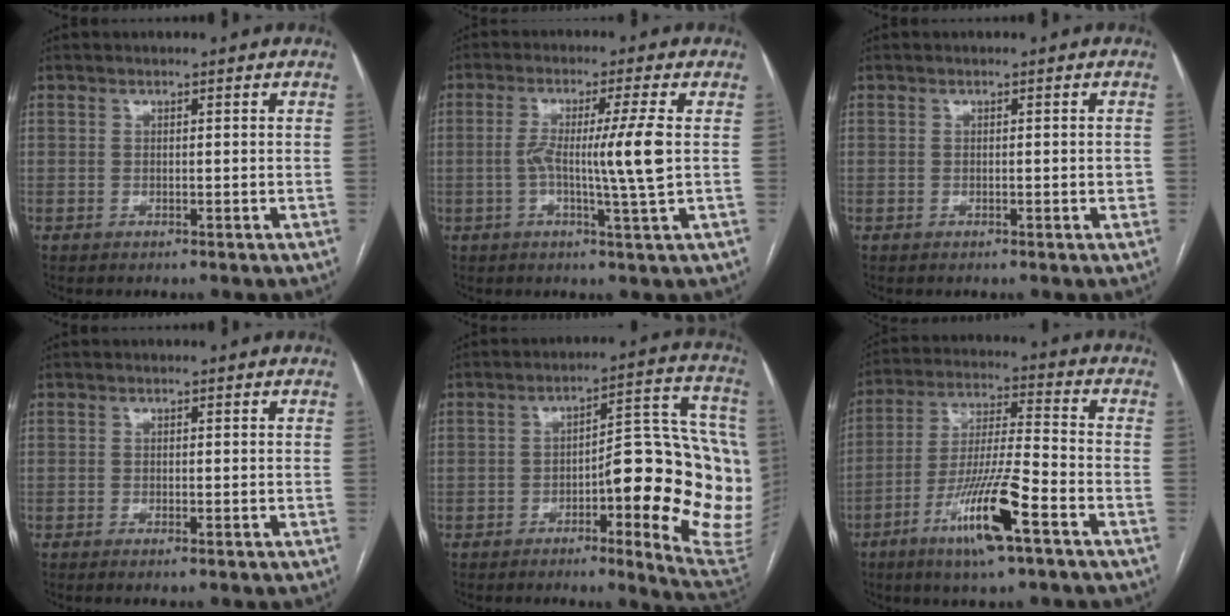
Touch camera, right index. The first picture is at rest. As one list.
[{"total": 8.4, "force": [-0.2, -1.3, 8.3], "torque": [-0.146, -0.003, -0.004]}, {"total": 1.4, "force": [-0.2, 0.3, 1.4], "torque": [-0.020, 0.000, -0.001]}, {"total": 0.7, "force": [-0.5, 0.0, 0.5], "torque": [-0.008, -0.001, -0.009]}, {"total": 18.8, "force": [-3.0, 4.2, 18.1], "torque": [-0.161, 0.030, -0.030]}, {"total": 13.9, "force": [-7.0, 0.9, 11.9], "torque": [-0.232, -0.017, -0.128]}]